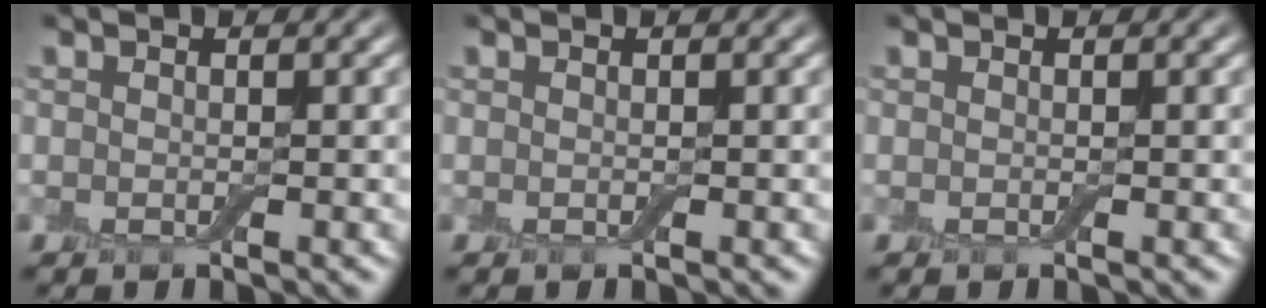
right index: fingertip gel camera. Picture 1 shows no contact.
{"total": 0.0}
{"total": 0.0}